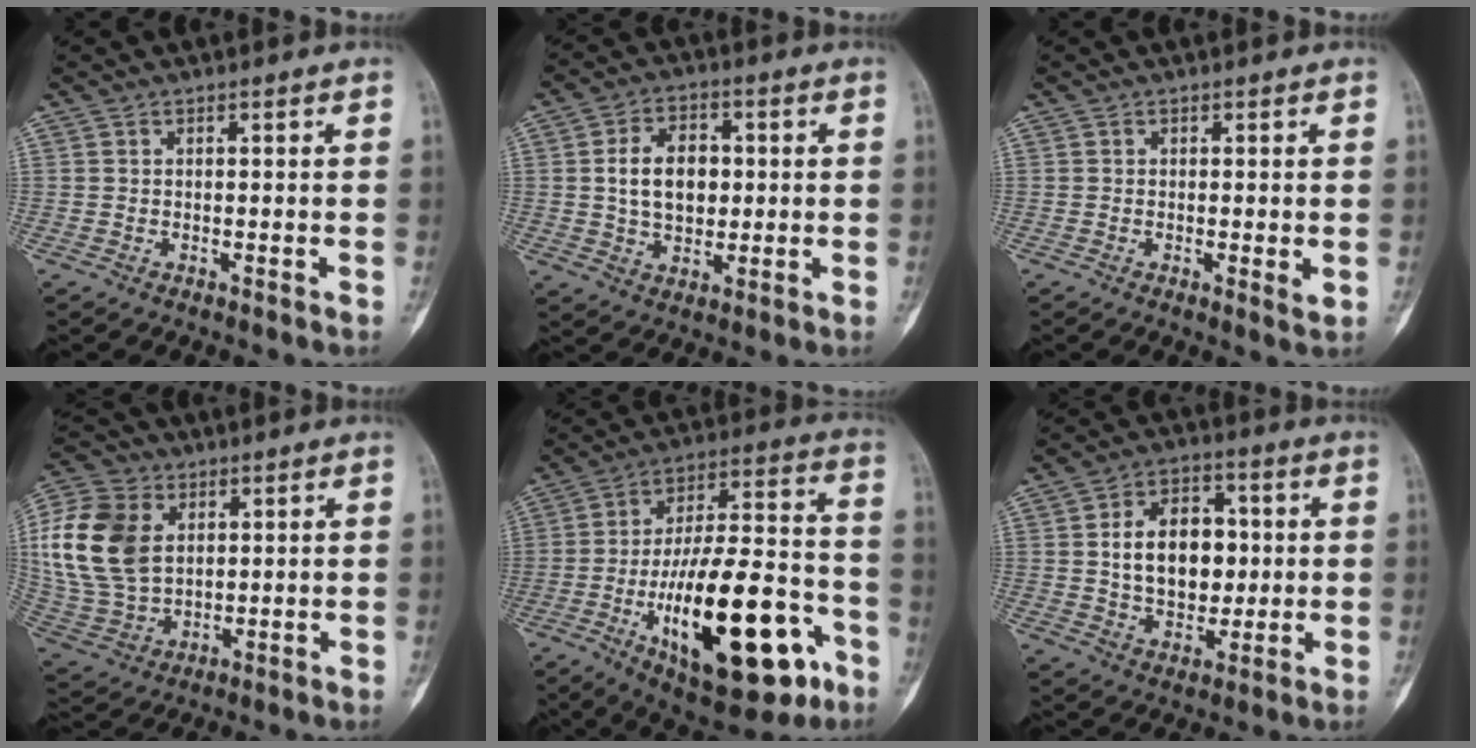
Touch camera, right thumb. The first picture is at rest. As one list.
[{"total": 10.0, "force": [1.0, 6.8, 7.2], "torque": [-0.096, 0.005, 0.019]}, {"total": 1.8, "force": [-0.2, 0.4, 1.7], "torque": [-0.029, -0.007, -0.005]}, {"total": 18.2, "force": [4.1, 12.9, 12.2], "torque": [-0.250, -0.007, 0.085]}, {"total": 28.4, "force": [-10.7, 11.2, 23.8], "torque": [-0.375, 0.048, -0.152]}, {"total": 13.8, "force": [1.4, 9.4, 9.9], "torque": [-0.119, 0.007, 0.026]}]